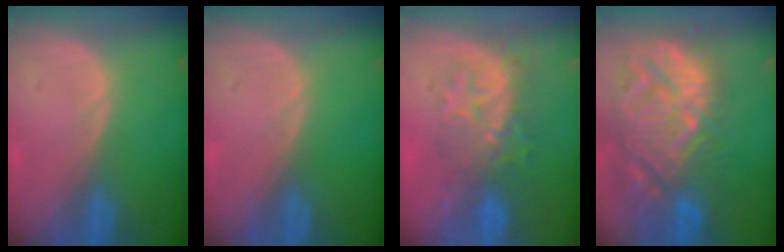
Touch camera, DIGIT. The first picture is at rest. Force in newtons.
{"total": 0.0}
{"total": 8.4, "press": 8.2, "slide": 2.0}
{"total": 14.8, "press": 12.7, "slide": 7.6}